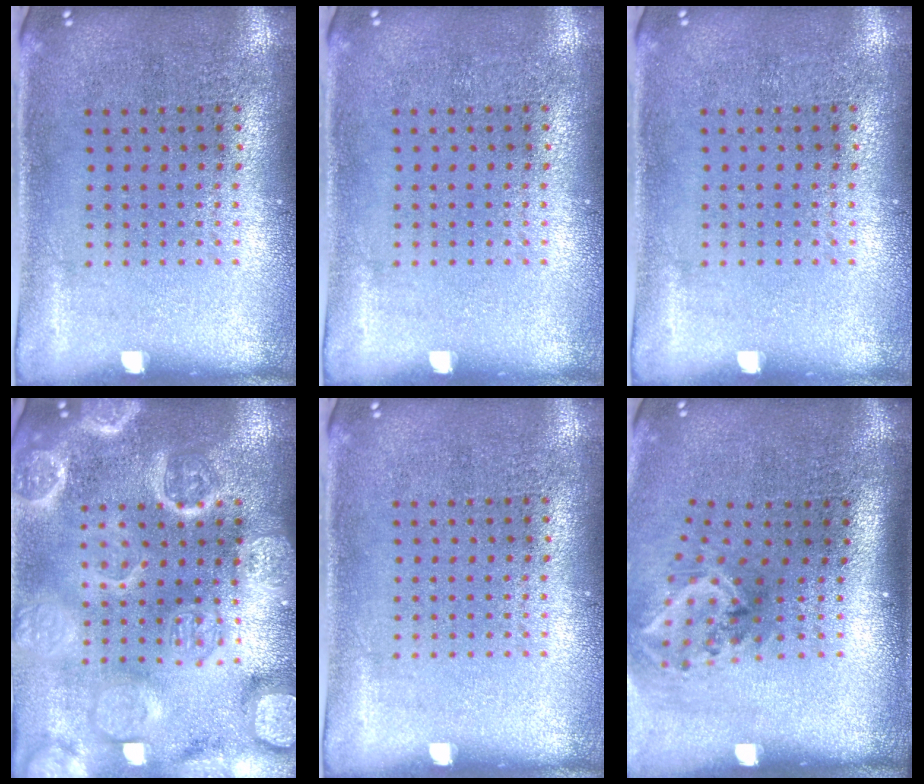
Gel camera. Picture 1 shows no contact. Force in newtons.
{"total": 0.0}
{"total": 0.0}
{"total": 6.0, "press": 6.0, "slide": 0.9}
{"total": 0.0}
{"total": 2.1, "press": 1.4, "slide": 1.5}